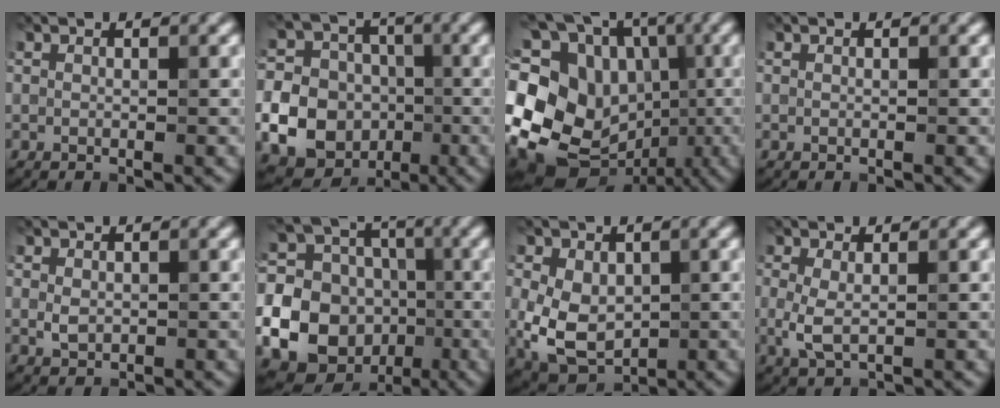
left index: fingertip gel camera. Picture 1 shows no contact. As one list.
[{"total": 20.5, "force": [-5.0, 19.2, 5.1], "torque": [-0.135, -0.022, -0.116]}, {"total": 18.6, "force": [-2.7, 16.0, 9.1], "torque": [-0.182, 0.041, -0.059]}, {"total": 0.0}, {"total": 1.4, "force": [0.0, 1.0, 0.9], "torque": [-0.018, -0.002, 0.002]}, {"total": 24.9, "force": [-5.7, 23.0, 7.8], "torque": [-0.183, -0.016, -0.136]}, {"total": 6.6, "force": [-0.2, 4.8, 4.6], "torque": [-0.101, -0.012, -0.002]}, {"total": 2.4, "force": [0.0, 1.1, 2.1], "torque": [-0.051, -0.003, -0.001]}]